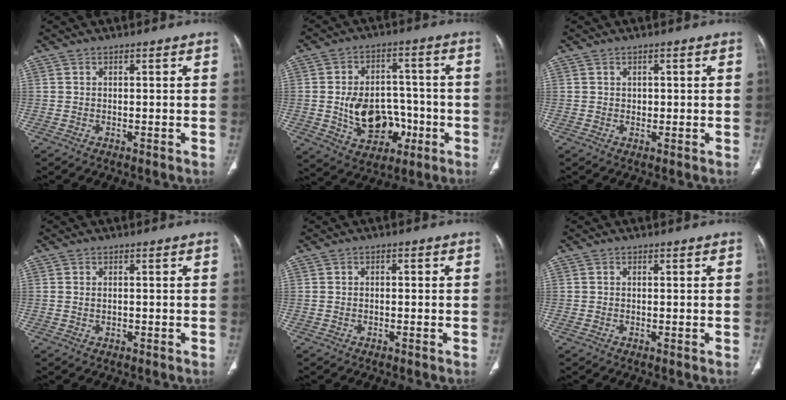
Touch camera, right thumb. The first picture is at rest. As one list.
[{"total": 13.8, "force": [-3.0, 10.0, 8.9], "torque": [-0.108, 0.030, -0.033]}, {"total": 1.2, "force": [0.5, 0.9, 0.6], "torque": [-0.003, -0.002, 0.010]}, {"total": 0.6, "force": [0.0, 0.4, 0.5], "torque": [-0.014, 0.003, 0.004]}, {"total": 0.7, "force": [0.0, 0.4, 0.5], "torque": [-0.008, 0.002, -0.001]}, {"total": 0.6, "force": [-0.1, 0.2, 0.5], "torque": [-0.013, -0.003, -0.003]}]